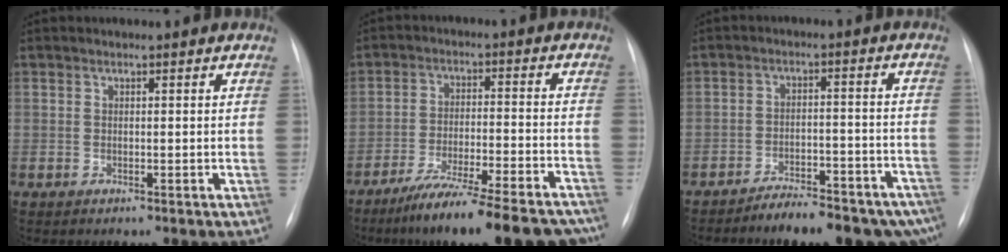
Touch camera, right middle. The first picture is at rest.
{"total": 19.4, "force": [-16.4, 2.3, 10.1], "torque": [-0.111, -0.004, -0.242]}
{"total": 14.5, "force": [-12.2, 4.0, 6.7], "torque": [-0.041, 0.034, -0.162]}